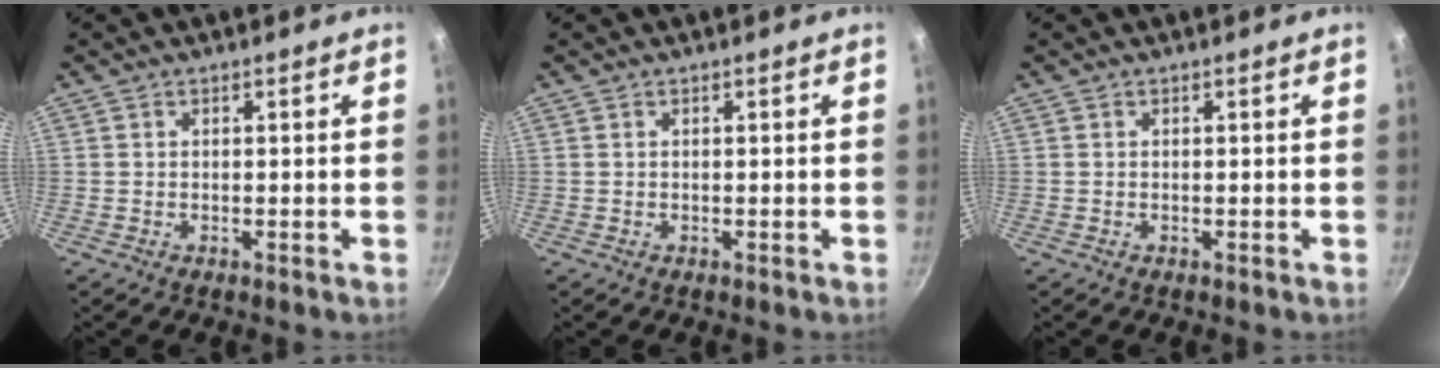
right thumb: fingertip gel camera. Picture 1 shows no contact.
{"total": 0.0}
{"total": 0.0}